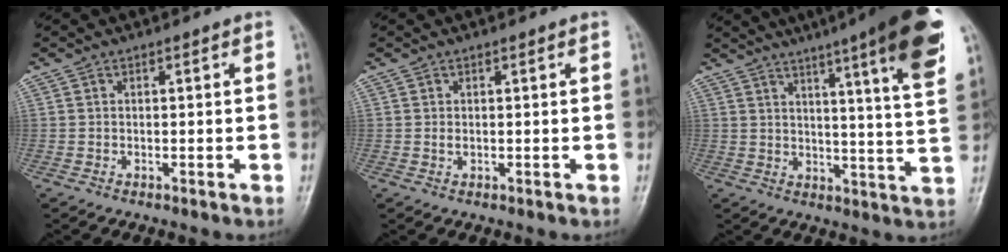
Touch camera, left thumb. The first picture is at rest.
{"total": 0.9, "force": [0.2, 0.6, 0.7], "torque": [-0.010, 0.000, 0.004]}
{"total": 20.3, "force": [12.1, 1.9, 16.2], "torque": [-0.207, -0.036, 0.148]}